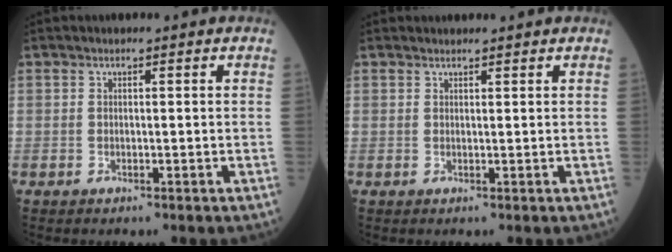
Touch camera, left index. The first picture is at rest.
{"total": 2.2, "force": [2.1, 0.3, 0.3], "torque": [-0.003, 0.015, 0.030]}